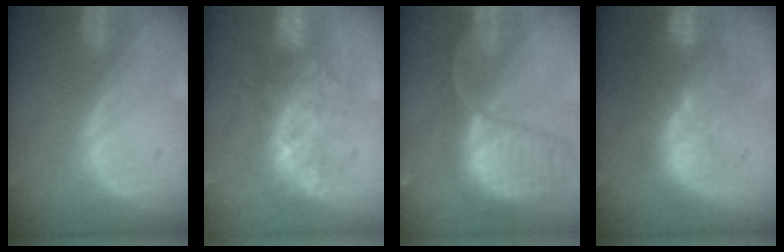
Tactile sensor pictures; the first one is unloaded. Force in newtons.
{"total": 8.0, "press": 7.6, "slide": 2.4}
{"total": 10.9, "press": 9.8, "slide": 4.8}
{"total": 11.3, "press": 9.9, "slide": 5.4}